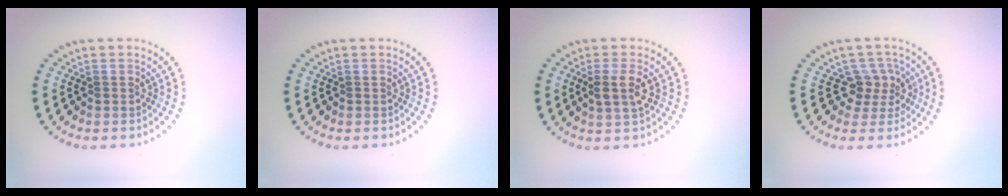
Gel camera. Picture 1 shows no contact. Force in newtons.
{"total": 0.0}
{"total": 2.4, "press": 2.2, "slide": 0.8}
{"total": 2.8, "press": 2.1, "slide": 1.9}